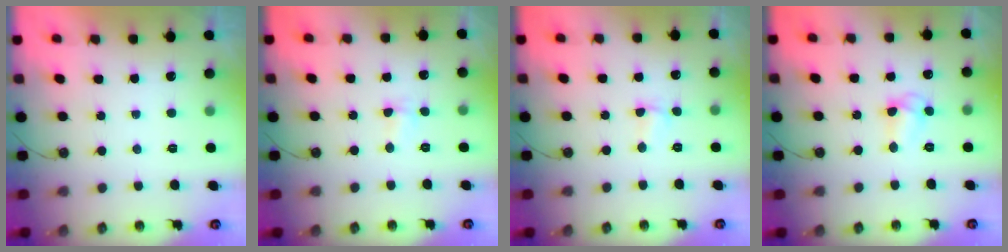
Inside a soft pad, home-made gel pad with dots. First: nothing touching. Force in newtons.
{"total": 2.5, "press": 2.1, "slide": 1.4}
{"total": 2.2, "press": 2.1, "slide": 0.5}
{"total": 5.2, "press": 5.2, "slide": 0.5}